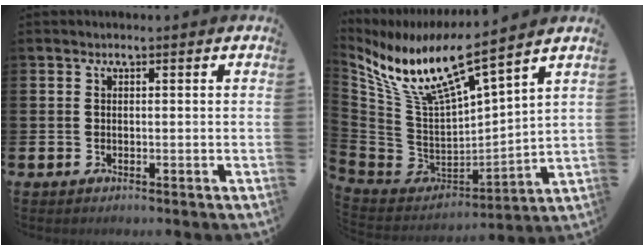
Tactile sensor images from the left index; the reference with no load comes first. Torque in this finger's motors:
{"motor_torque": [0.52, -0.52, 0.40, 0.21]}